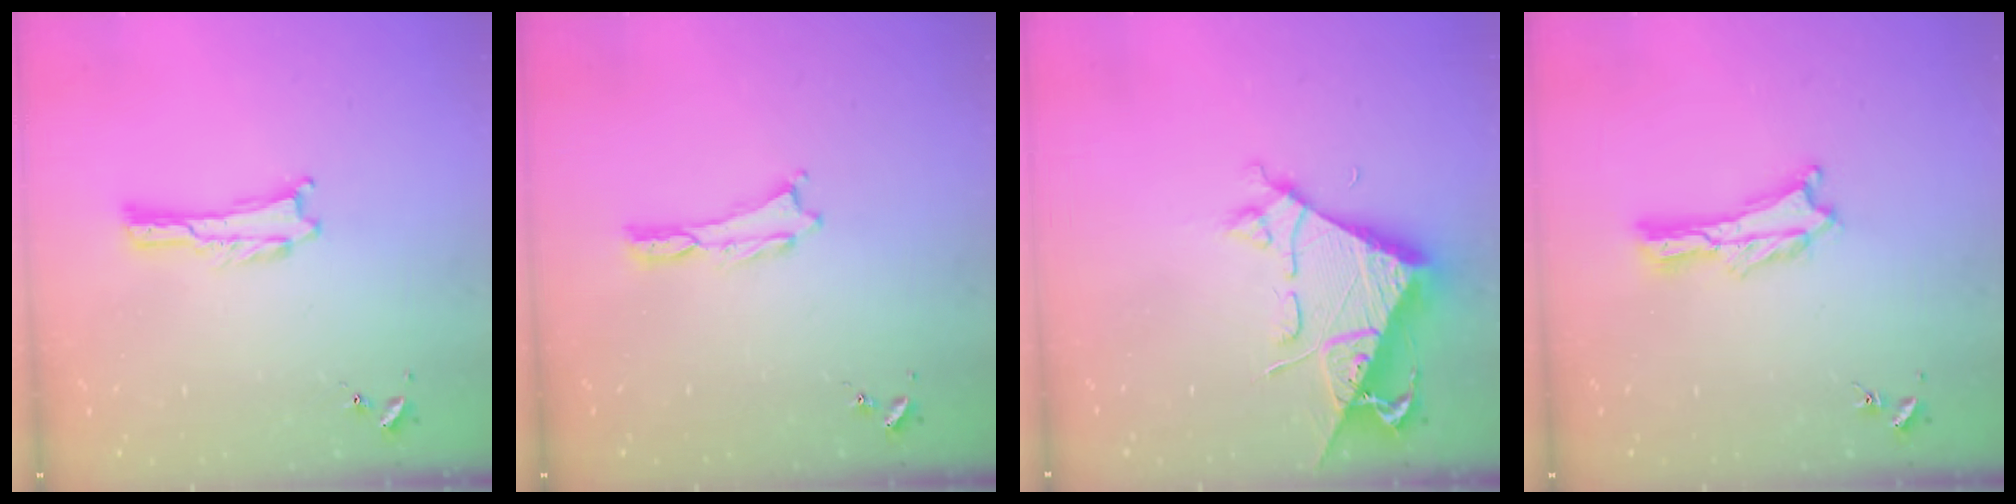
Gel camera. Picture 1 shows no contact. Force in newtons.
{"total": 0.0}
{"total": 7.5, "press": 7.5, "slide": 0.7}
{"total": 1.8, "press": 1.8, "slide": 0.2}